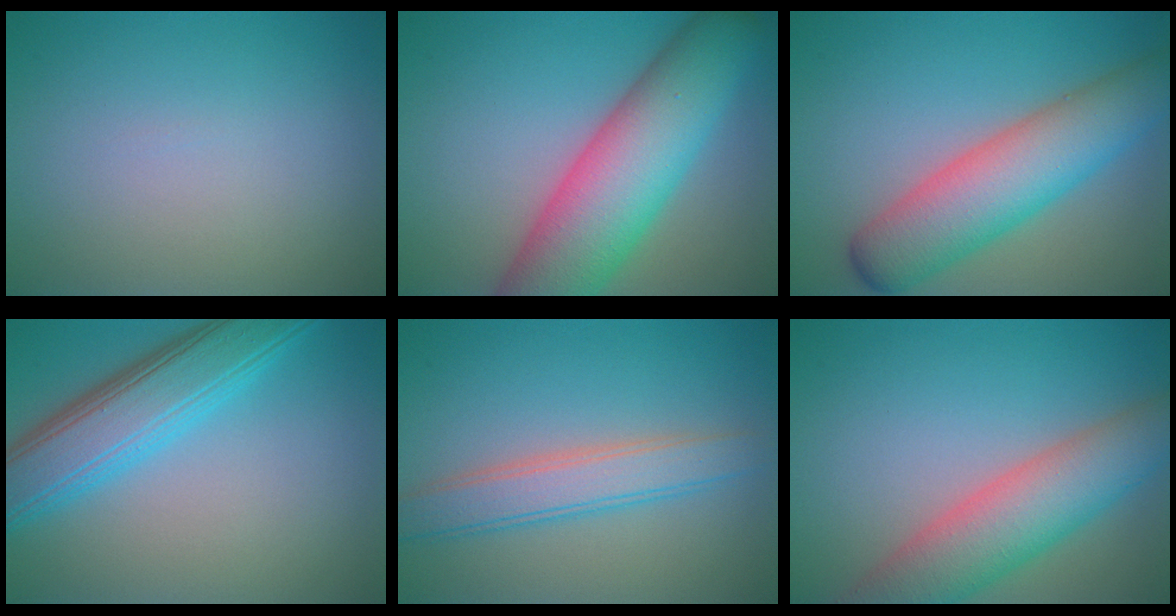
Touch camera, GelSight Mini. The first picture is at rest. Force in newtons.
{"total": 11.4, "press": 11.4, "slide": 0.4}
{"total": 8.2, "press": 8.2, "slide": 0.2}
{"total": 7.3, "press": 7.3, "slide": 0.2}
{"total": 4.2, "press": 4.2, "slide": 0.2}
{"total": 7.6, "press": 7.6, "slide": 0.5}